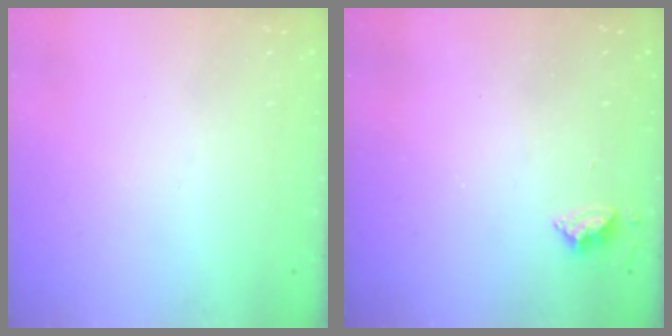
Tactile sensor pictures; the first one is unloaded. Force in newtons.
{"total": 4.9, "press": 4.8, "slide": 0.7}